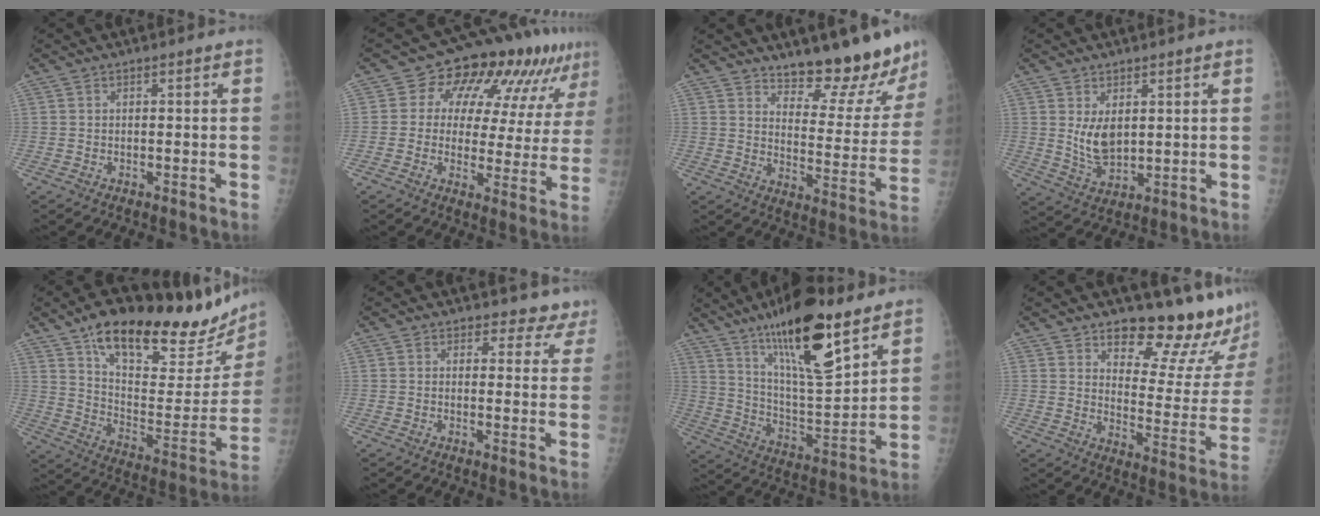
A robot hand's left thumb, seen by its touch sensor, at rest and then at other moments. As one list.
[{"total": 17.3, "force": [8.4, 9.2, 12.0], "torque": [-0.121, -0.003, 0.108]}, {"total": 14.2, "force": [12.8, 3.8, 4.9], "torque": [-0.017, -0.118, 0.170]}, {"total": 6.4, "force": [1.8, 3.9, 4.6], "torque": [-0.071, -0.023, 0.047]}, {"total": 29.5, "force": [20.7, 9.8, 18.6], "torque": [-0.242, -0.067, 0.312]}, {"total": 6.2, "force": [5.3, 3.2, -0.3], "torque": [0.049, -0.024, 0.035]}, {"total": 21.7, "force": [13.6, 5.9, 15.8], "torque": [-0.245, -0.066, 0.237]}, {"total": 19.1, "force": [15.4, 6.1, 9.5], "torque": [-0.072, -0.134, 0.197]}]